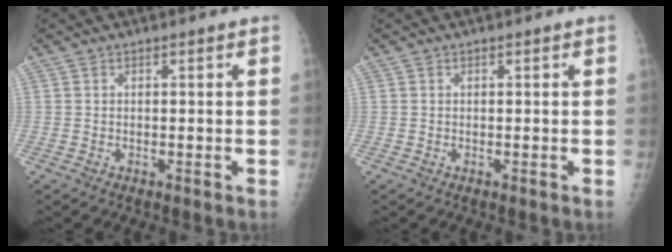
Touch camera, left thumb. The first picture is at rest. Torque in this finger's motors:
{"motor_torque": [0.03, 0.04, -0.02, -0.02, 0.00]}